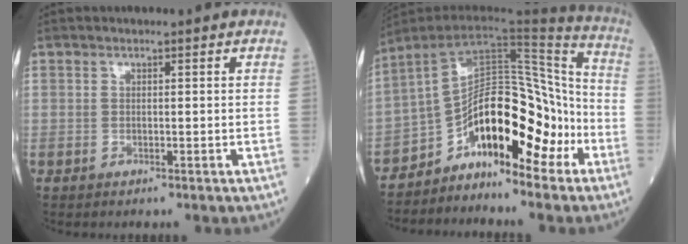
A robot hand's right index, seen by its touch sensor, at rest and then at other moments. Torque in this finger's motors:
{"motor_torque": [0.93, -0.71, 1.05, 0.21]}